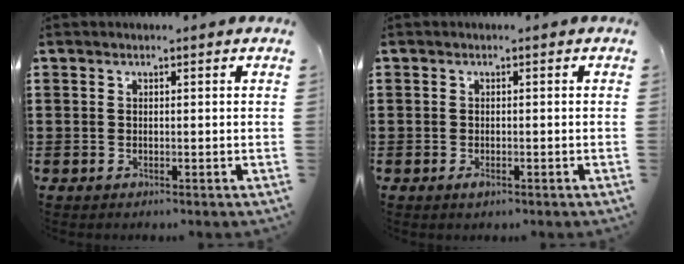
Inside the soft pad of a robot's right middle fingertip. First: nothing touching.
{"total": 0.9, "force": [-0.5, 0.4, 0.5], "torque": [-0.012, -0.002, -0.010]}